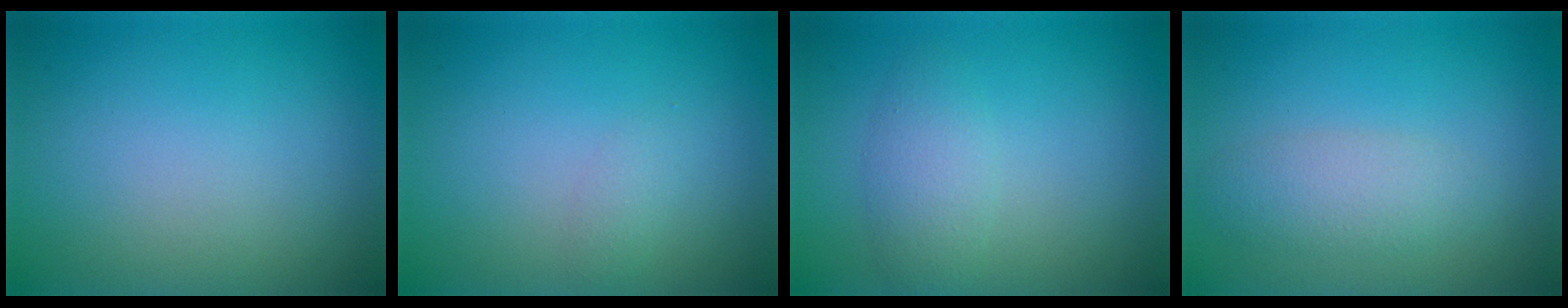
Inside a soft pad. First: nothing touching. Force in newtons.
{"total": 0.8, "press": 0.8, "slide": 0.0}
{"total": 2.4, "press": 2.4, "slide": 0.0}
{"total": 2.7, "press": 2.7, "slide": 0.2}